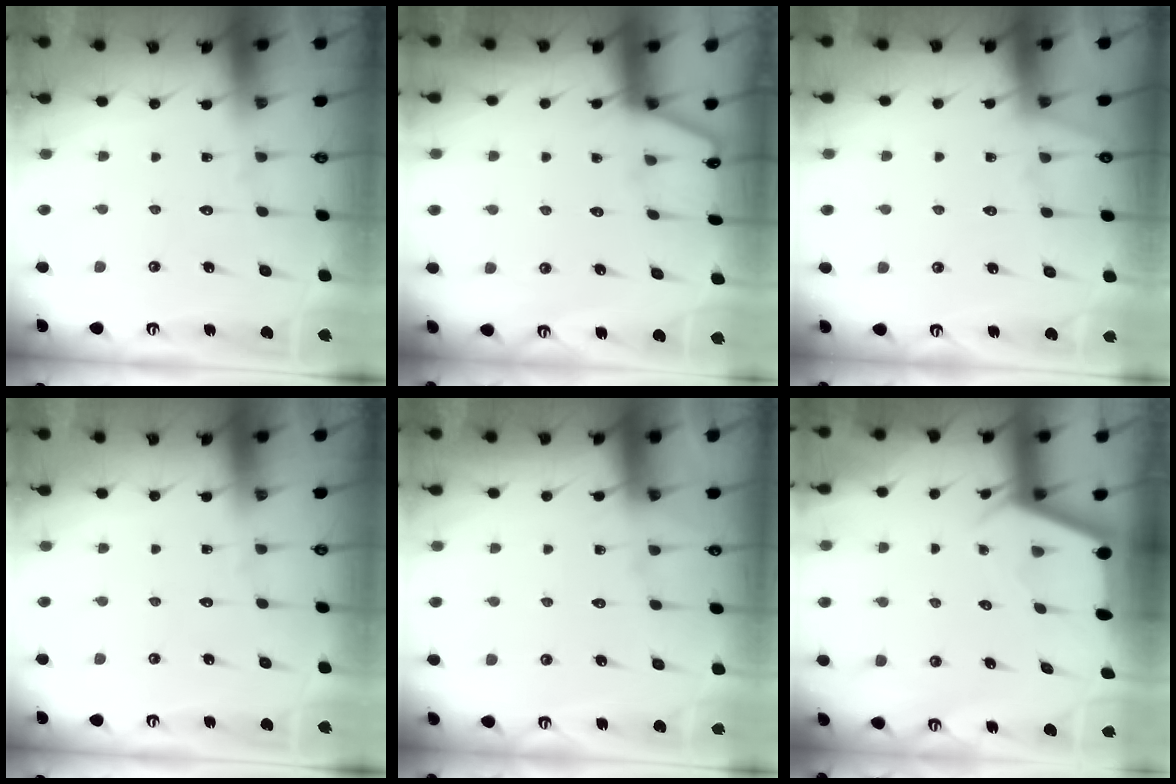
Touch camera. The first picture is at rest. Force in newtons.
{"total": 1.8, "press": 1.8, "slide": 0.3}
{"total": 2.6, "press": 2.6, "slide": 0.4}
{"total": 0.0}
{"total": 3.5, "press": 3.5, "slide": 0.6}
{"total": 2.2, "press": 2.2, "slide": 0.3}